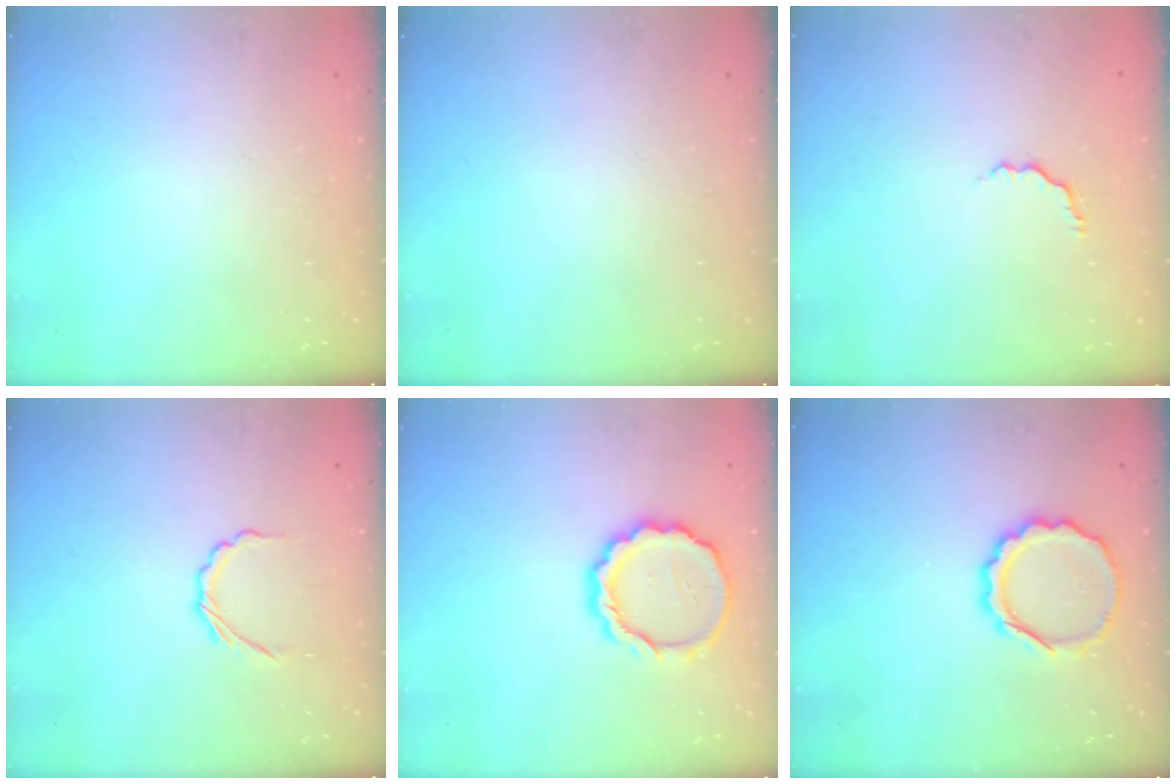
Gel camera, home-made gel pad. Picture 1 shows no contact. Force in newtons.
{"total": 0.0}
{"total": 3.2, "press": 3.1, "slide": 0.5}
{"total": 4.0, "press": 3.8, "slide": 1.3}
{"total": 11.8, "press": 11.5, "slide": 2.4}
{"total": 10.2, "press": 10.0, "slide": 1.9}